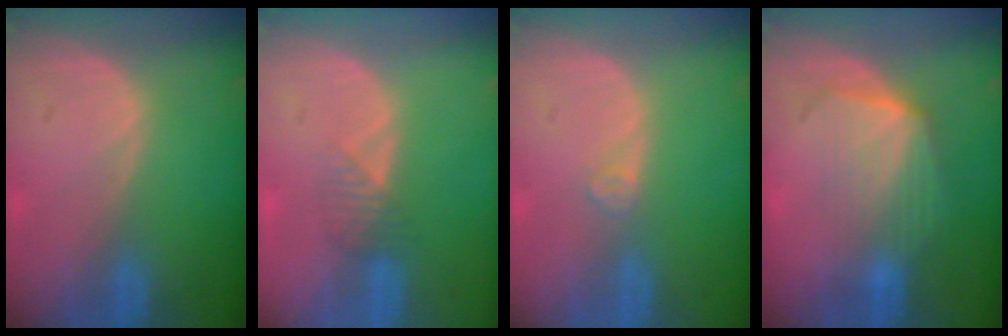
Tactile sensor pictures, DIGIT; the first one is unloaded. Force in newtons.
{"total": 2.3, "press": 2.1, "slide": 1.0}
{"total": 1.2, "press": 1.2, "slide": 0.3}
{"total": 7.2, "press": 6.5, "slide": 3.0}